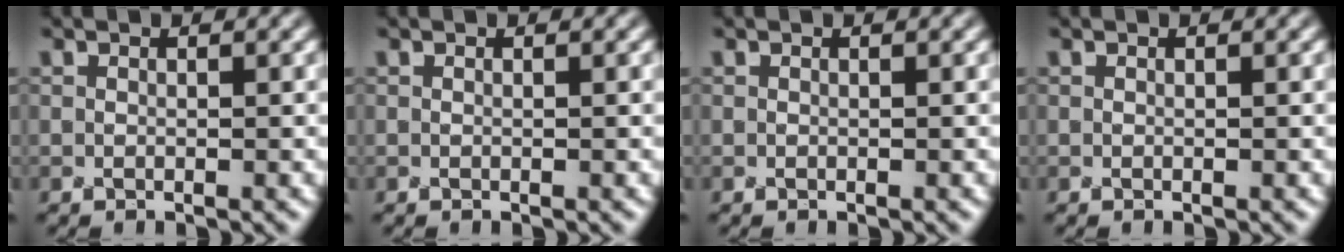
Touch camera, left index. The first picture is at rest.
{"total": 0.0}
{"total": 0.0}
{"total": 0.0}